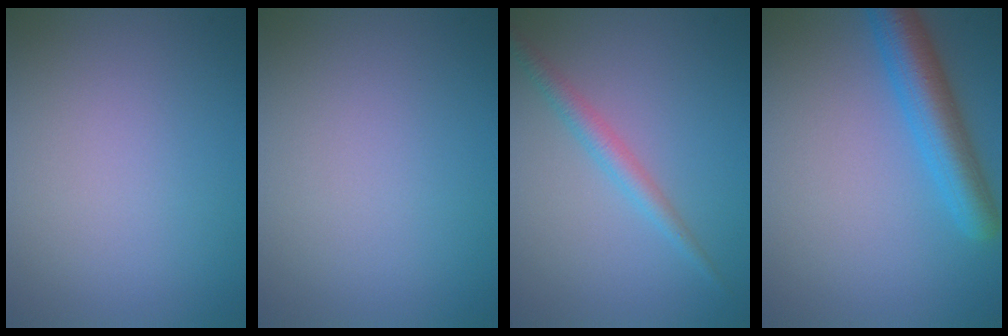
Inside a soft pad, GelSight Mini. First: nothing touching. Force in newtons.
{"total": 0.0}
{"total": 2.1, "press": 2.1, "slide": 0.1}
{"total": 5.0, "press": 5.0, "slide": 0.3}